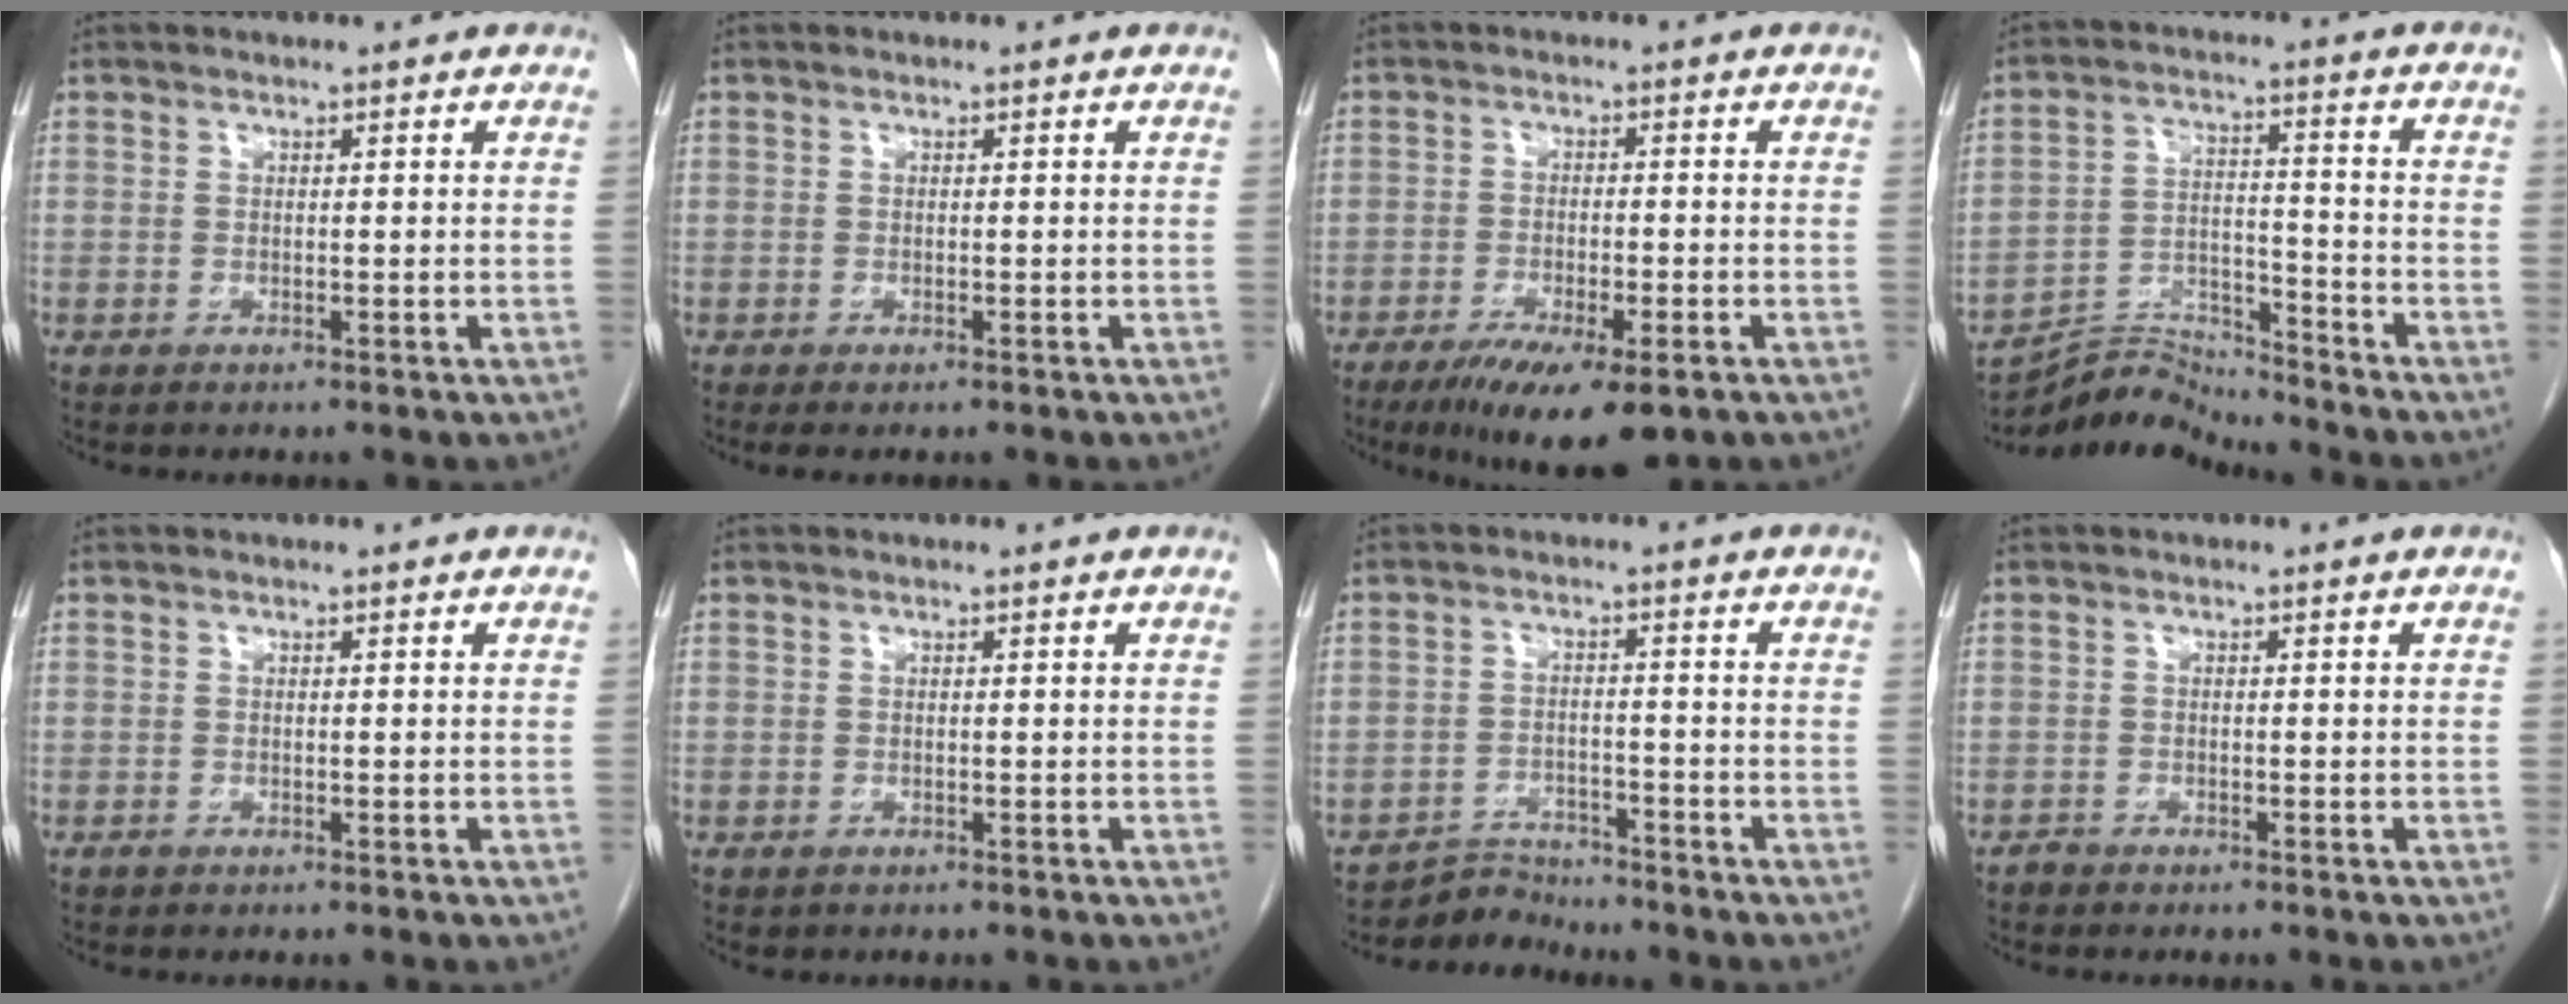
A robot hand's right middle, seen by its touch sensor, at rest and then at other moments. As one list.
[{"total": 1.2, "force": [-0.9, 0.3, 0.7], "torque": [-0.008, -0.004, -0.012]}, {"total": 10.0, "force": [-6.3, 2.2, 7.4], "torque": [-0.115, -0.020, -0.096]}, {"total": 8.7, "force": [-8.6, -0.6, -0.8], "torque": [0.012, 0.020, -0.158]}, {"total": 0.0}, {"total": 0.0}, {"total": 4.0, "force": [-3.8, 0.6, -1.2], "torque": [0.024, -0.001, -0.064]}, {"total": 0.7, "force": [-0.6, 0.2, -0.1], "torque": [0.000, 0.001, -0.016]}]